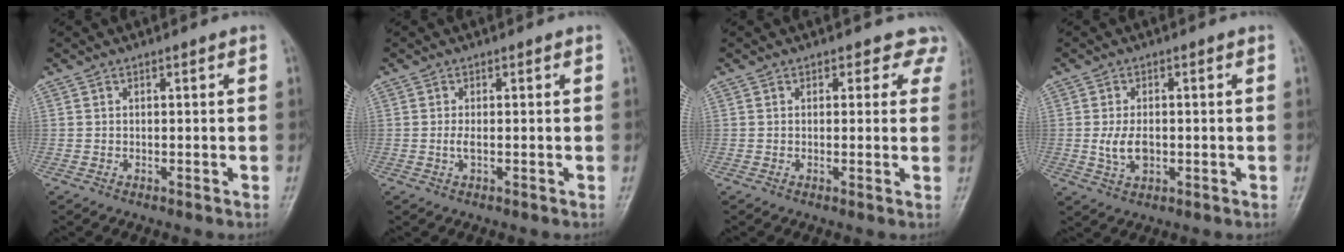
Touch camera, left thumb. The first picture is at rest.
{"total": 1.4, "force": [-0.1, 0.5, 1.3], "torque": [-0.029, -0.003, -0.003]}
{"total": 3.9, "force": [2.9, 2.6, 0.1], "torque": [0.038, -0.012, 0.007]}
{"total": 4.8, "force": [-0.5, 2.9, 3.7], "torque": [-0.073, -0.004, -0.008]}